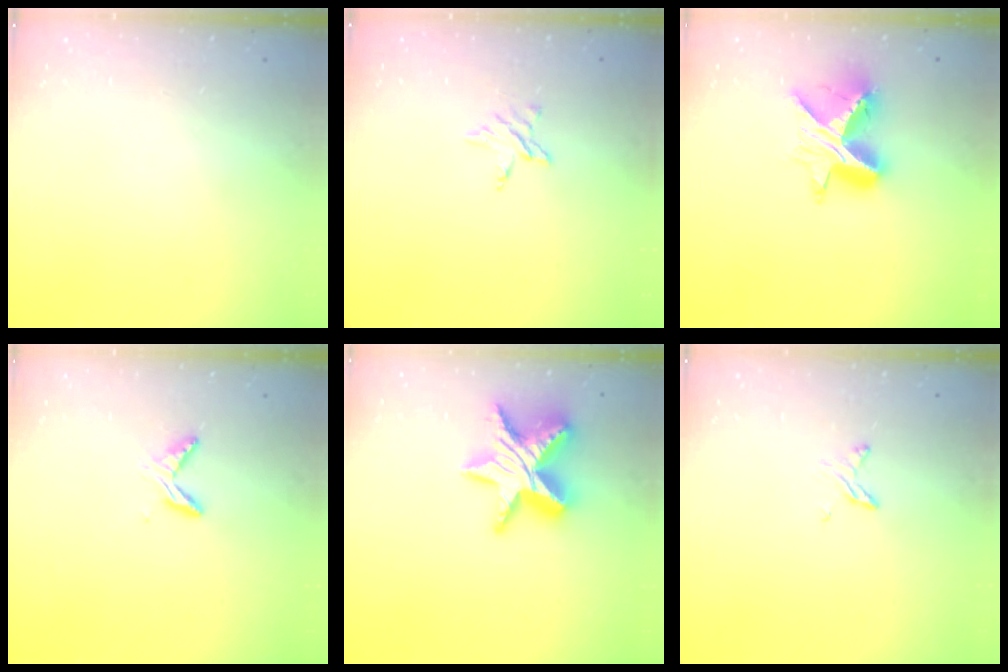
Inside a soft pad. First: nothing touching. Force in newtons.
{"total": 4.3, "press": 4.3, "slide": 0.4}
{"total": 10.2, "press": 10.2, "slide": 0.8}
{"total": 6.4, "press": 6.4, "slide": 0.6}
{"total": 16.3, "press": 16.2, "slide": 1.1}
{"total": 3.5, "press": 3.5, "slide": 0.5}